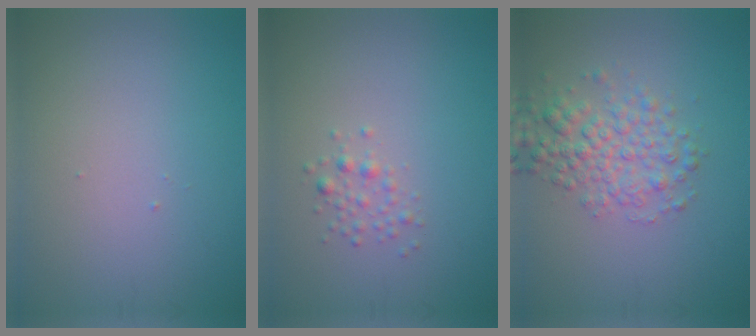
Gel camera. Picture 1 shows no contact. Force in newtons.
{"total": 1.2, "press": 1.2, "slide": 0.1}
{"total": 3.9, "press": 3.9, "slide": 0.1}